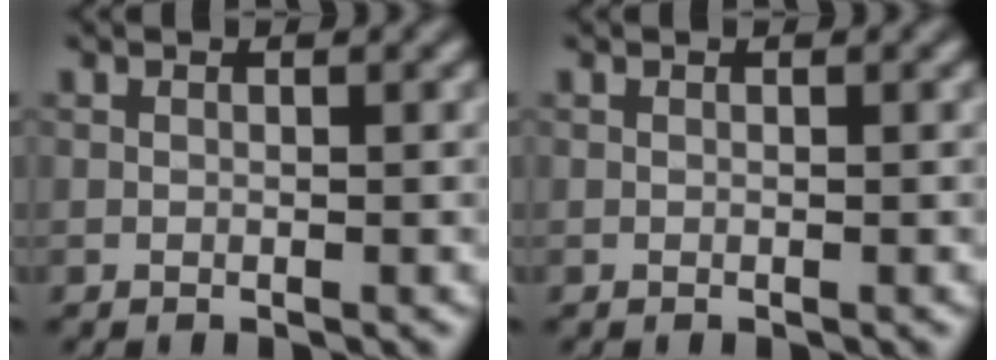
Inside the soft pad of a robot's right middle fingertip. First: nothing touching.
{"total": 0.0}